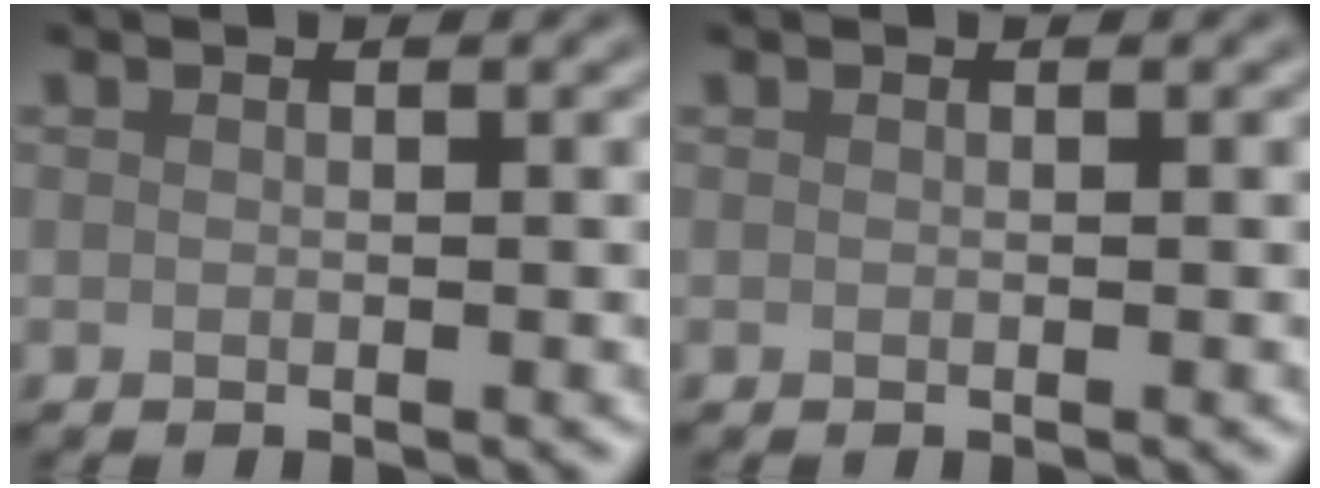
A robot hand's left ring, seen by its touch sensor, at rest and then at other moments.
{"total": 0.0}